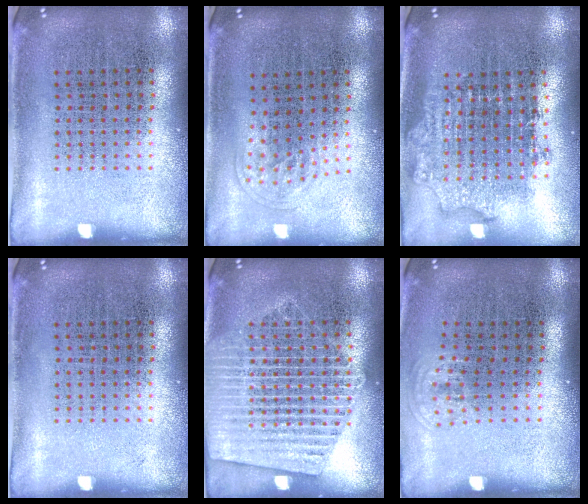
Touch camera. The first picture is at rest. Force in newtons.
{"total": 1.0, "press": 0.6, "slide": 0.8}
{"total": 1.8, "press": 1.4, "slide": 1.1}
{"total": 0.0}
{"total": 2.0, "press": 2.0, "slide": 0.2}
{"total": 0.7, "press": 0.5, "slide": 0.4}